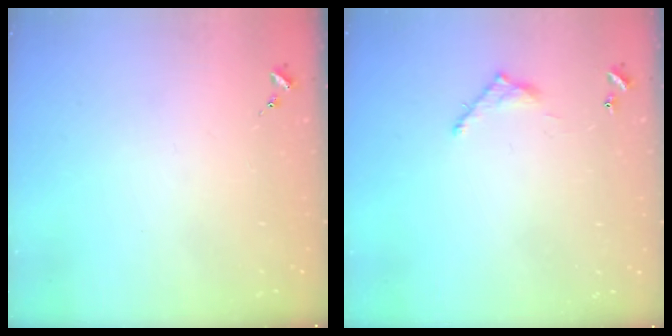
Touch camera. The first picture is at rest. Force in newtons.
{"total": 6.3, "press": 6.3, "slide": 0.4}